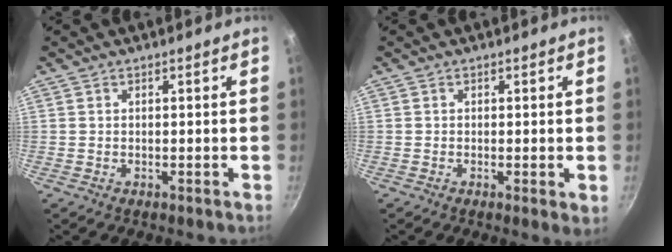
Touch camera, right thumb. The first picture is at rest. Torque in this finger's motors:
{"motor_torque": [-0.24, 0.13, -0.15, 0.03, -0.05]}